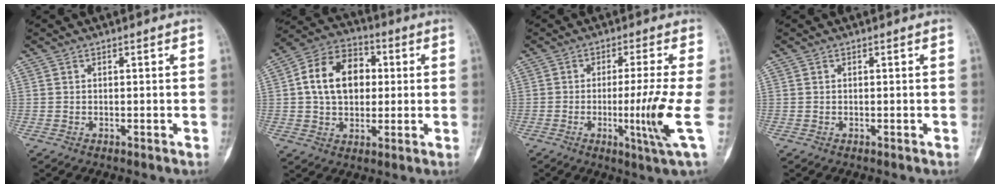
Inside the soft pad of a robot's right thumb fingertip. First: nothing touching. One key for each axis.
{"total": 14.7, "fx": 1.8, "fy": 10.5, "fz": 10.0, "tx": -0.135, "ty": 0.018, "tz": 0.023}
{"total": 9.5, "fx": -1.7, "fy": -1.3, "fz": 9.2, "tx": -0.167, "ty": -0.019, "tz": -0.031}
{"total": 0.0}